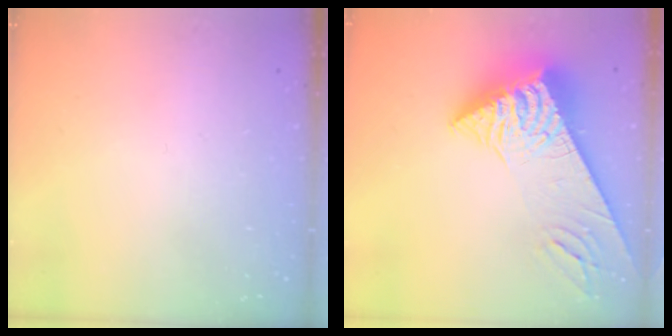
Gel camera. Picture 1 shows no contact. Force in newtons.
{"total": 8.7, "press": 8.7, "slide": 0.8}